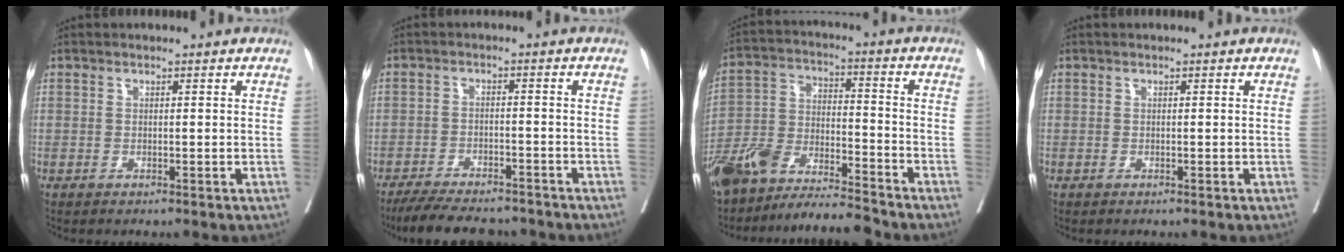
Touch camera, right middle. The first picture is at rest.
{"total": 11.8, "force": [-10.5, 2.6, 4.6], "torque": [-0.069, -0.002, -0.152]}
{"total": 13.2, "force": [-12.2, 1.2, 5.0], "torque": [-0.100, 0.011, -0.227]}
{"total": 0.0}